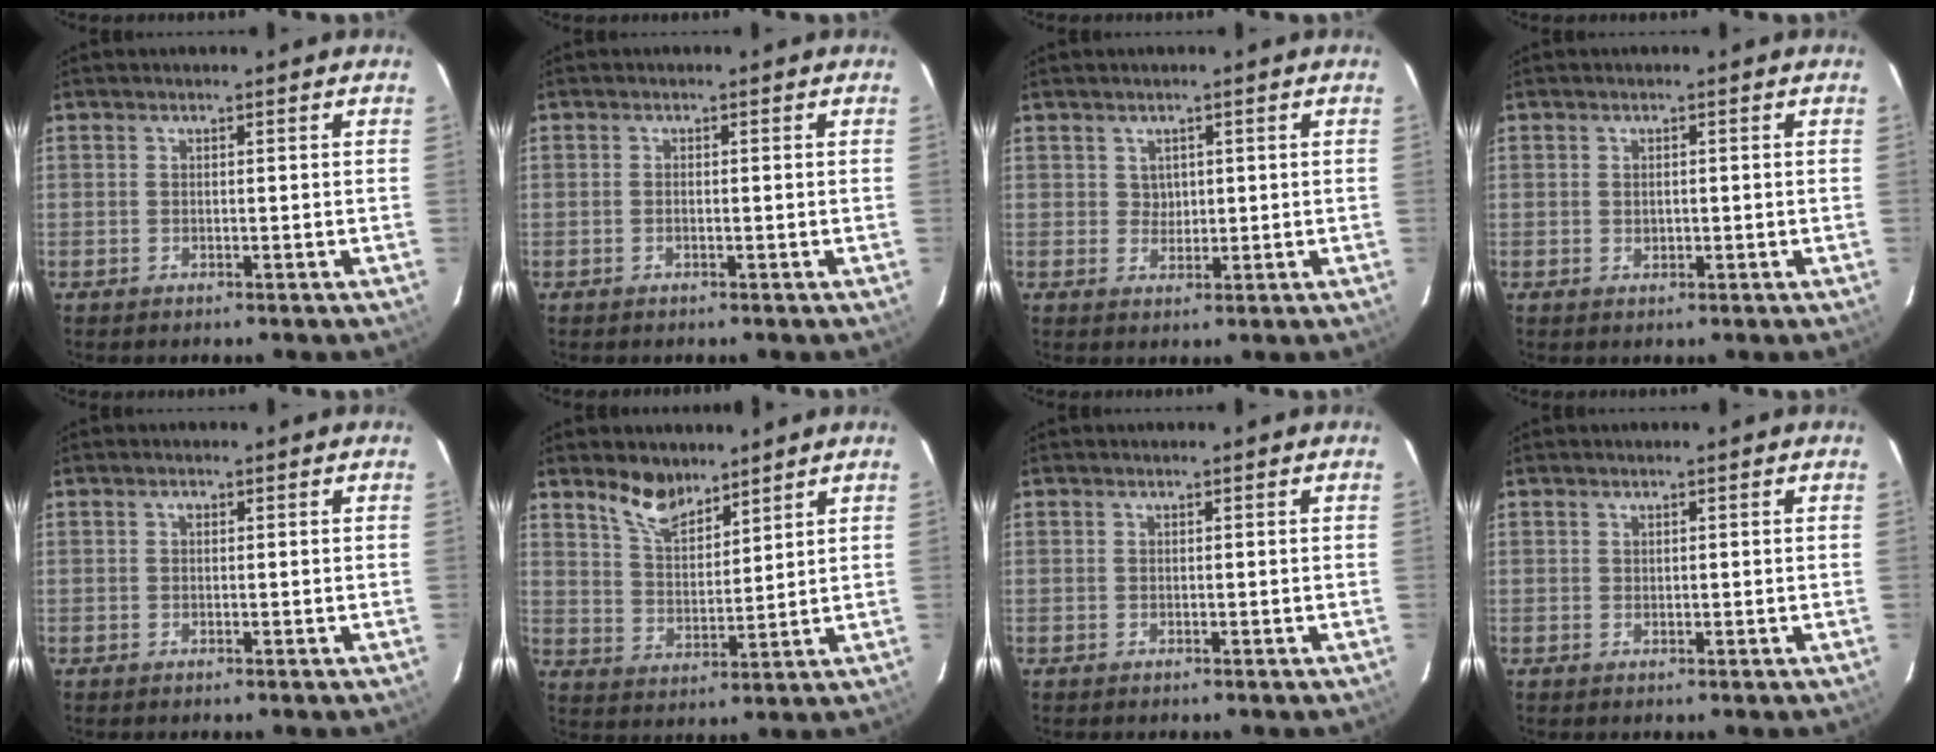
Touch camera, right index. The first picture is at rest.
{"total": 0.7, "force": [-0.2, 0.3, 0.6], "torque": [-0.013, 0.001, -0.005]}
{"total": 2.3, "force": [0.8, 2.1, 0.4], "torque": [0.001, 0.004, 0.017]}
{"total": 1.1, "force": [0.0, 0.9, 0.5], "torque": [-0.008, 0.000, 0.002]}
{"total": 0.6, "force": [0.2, 0.6, 0.3], "torque": [-0.005, 0.002, 0.003]}
{"total": 7.9, "force": [6.2, 3.3, 3.6], "torque": [-0.062, 0.001, 0.121]}
{"total": 0.0}
{"total": 0.6, "force": [0.4, 0.4, 0.0], "torque": [0.001, 0.000, 0.008]}